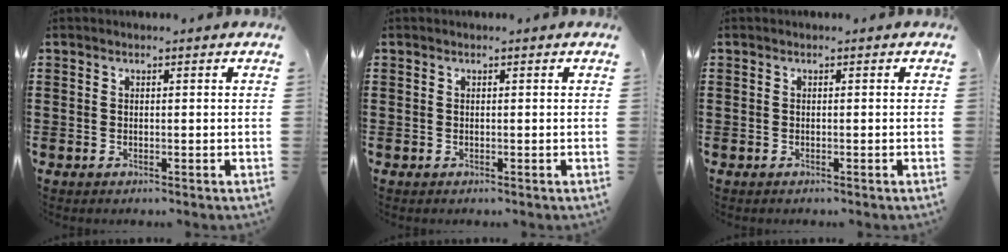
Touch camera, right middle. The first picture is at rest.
{"total": 0.0}
{"total": 0.0}